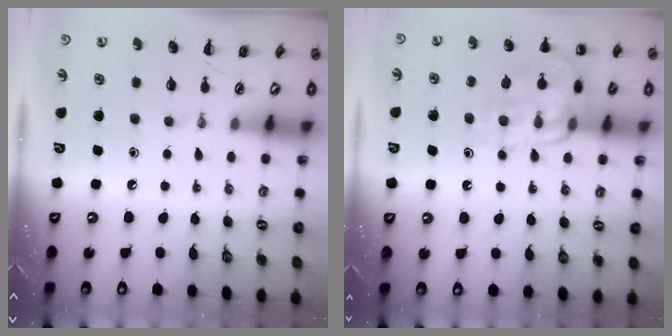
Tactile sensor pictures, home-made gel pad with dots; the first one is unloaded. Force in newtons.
{"total": 14.2, "press": 14.1, "slide": 1.2}